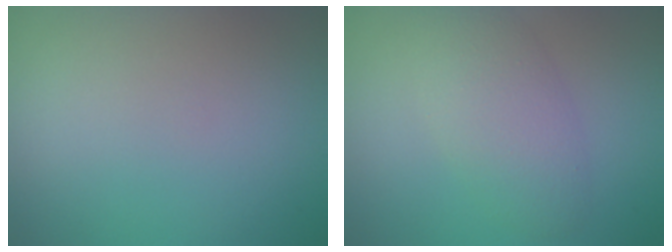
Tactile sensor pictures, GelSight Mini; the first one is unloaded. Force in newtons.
{"total": 4.3, "press": 4.3, "slide": 0.1}